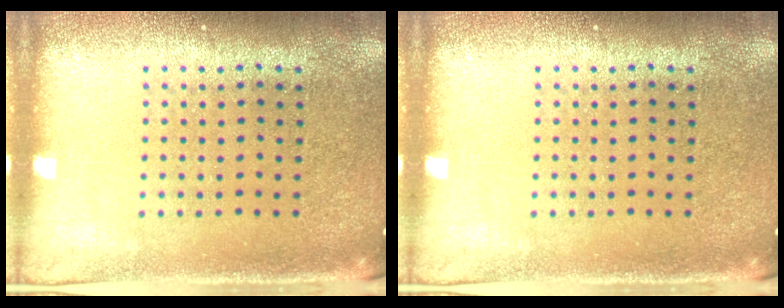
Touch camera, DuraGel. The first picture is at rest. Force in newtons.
{"total": 0.0}